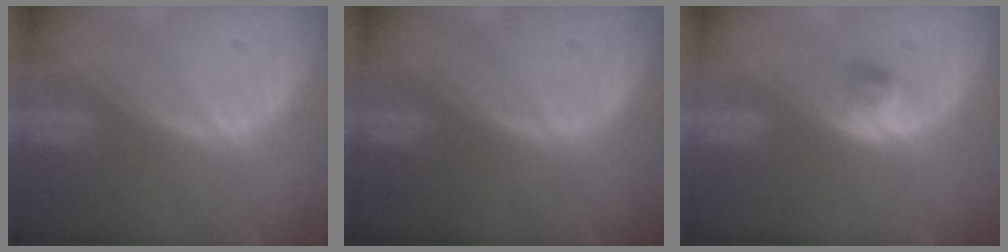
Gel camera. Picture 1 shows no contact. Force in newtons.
{"total": 0.0}
{"total": 2.4, "press": 2.3, "slide": 0.8}